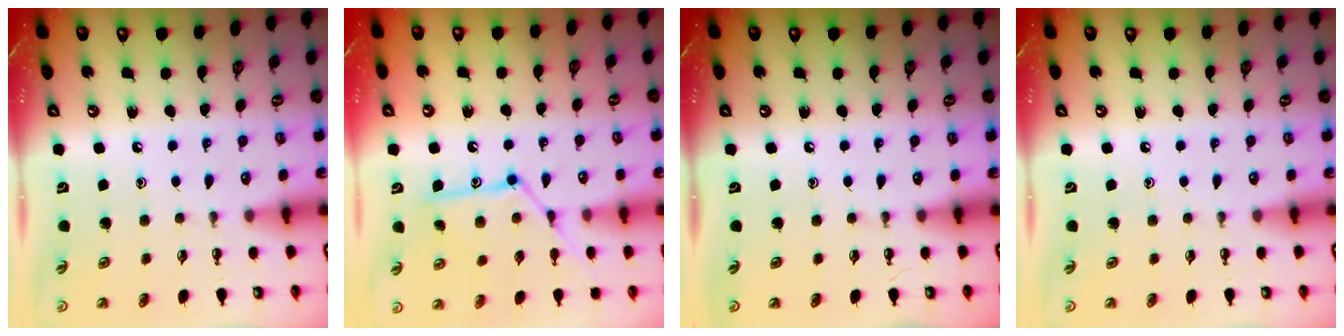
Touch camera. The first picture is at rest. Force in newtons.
{"total": 12.5, "press": 12.5, "slide": 0.5}
{"total": 0.0}
{"total": 0.0}